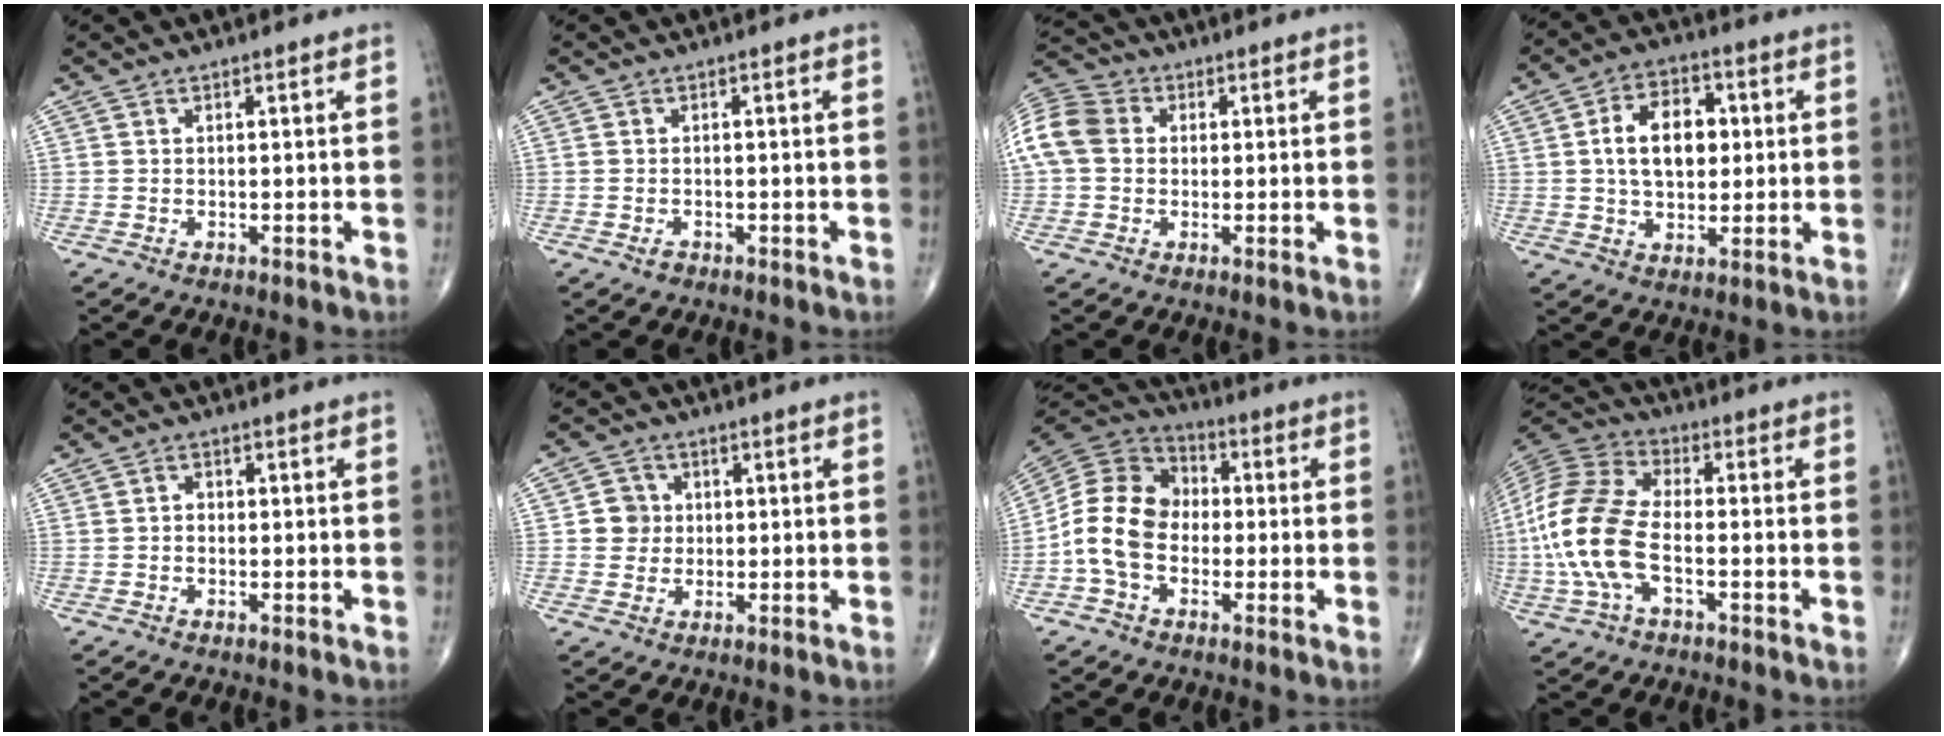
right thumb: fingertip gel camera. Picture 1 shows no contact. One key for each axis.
{"total": 1.1, "fx": -0.6, "fy": 0.8, "fz": 0.5, "tx": -0.009, "ty": 0.004, "tz": -0.010}
{"total": 11.5, "fx": 1.3, "fy": 9.4, "fz": 6.5, "tx": -0.137, "ty": 0.028, "tz": 0.016}
{"total": 11.9, "fx": 1.6, "fy": 7.8, "fz": 8.8, "tx": -0.123, "ty": 0.010, "tz": 0.026}
{"total": 1.4, "fx": -0.1, "fy": 1.2, "fz": 0.8, "tx": -0.007, "ty": 0.007, "tz": -0.003}
{"total": 4.8, "fx": 0.4, "fy": 4.6, "fz": 1.1, "tx": 0.009, "ty": 0.006, "tz": 0.002}
{"total": 13.5, "fx": -1.9, "fy": 10.1, "fz": 8.7, "tx": -0.151, "ty": 0.038, "tz": -0.046}
{"total": 16.5, "fx": -2.9, "fy": 8.6, "fz": 13.8, "tx": -0.308, "ty": 0.024, "tz": -0.059}